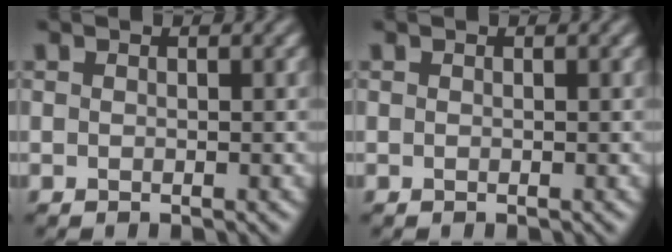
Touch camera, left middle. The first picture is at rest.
{"total": 0.0}